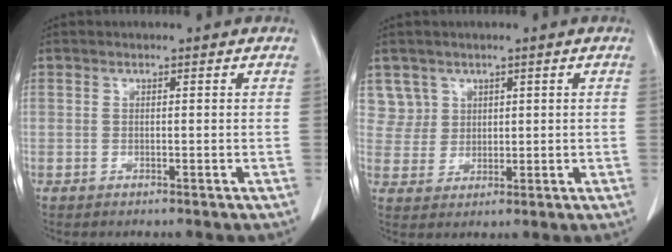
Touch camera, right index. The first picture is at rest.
{"total": 4.4, "force": [2.4, 3.6, -0.5], "torque": [0.022, 0.005, 0.048]}